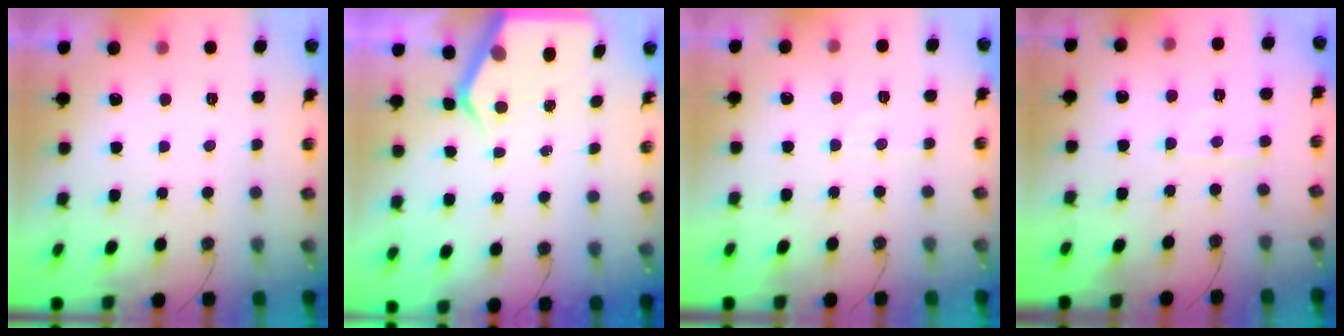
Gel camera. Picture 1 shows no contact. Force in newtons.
{"total": 5.4, "press": 5.4, "slide": 0.3}
{"total": 4.7, "press": 4.6, "slide": 0.8}
{"total": 3.4, "press": 3.3, "slide": 0.5}